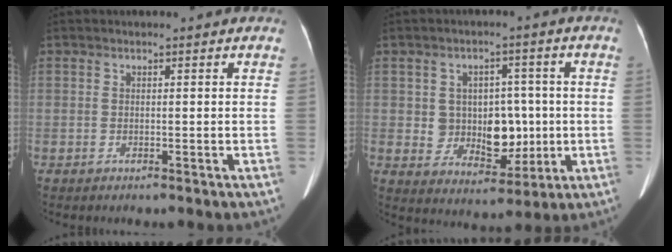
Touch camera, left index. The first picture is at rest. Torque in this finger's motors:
{"motor_torque": [0.19, -0.03, 0.13, 0.07]}